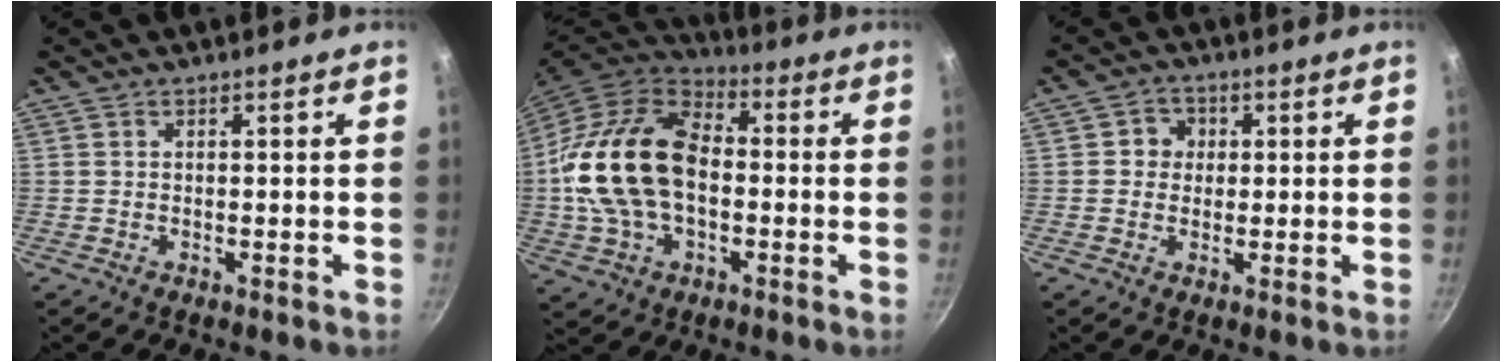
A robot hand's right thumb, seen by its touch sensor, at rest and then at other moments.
{"total": 21.9, "force": [-1.0, 14.5, 16.3], "torque": [-0.299, 0.038, -0.023]}
{"total": 3.9, "force": [0.4, 3.6, 1.2], "torque": [0.011, 0.004, -0.001]}